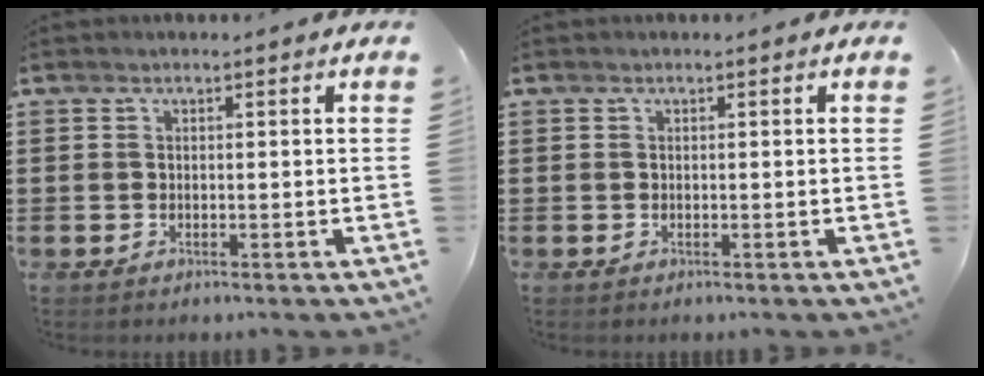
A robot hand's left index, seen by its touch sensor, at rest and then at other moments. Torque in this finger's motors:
{"motor_torque": [0.01, -0.01, -0.07, -0.07]}